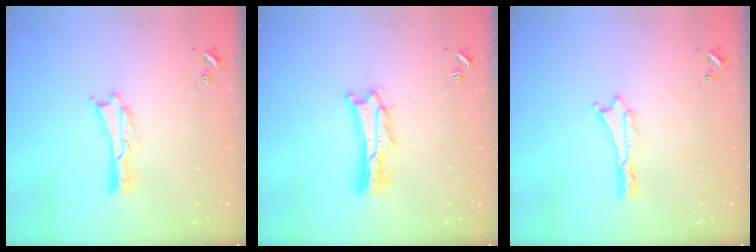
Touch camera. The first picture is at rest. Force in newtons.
{"total": 2.1, "press": 2.1, "slide": 0.3}
{"total": 0.0}